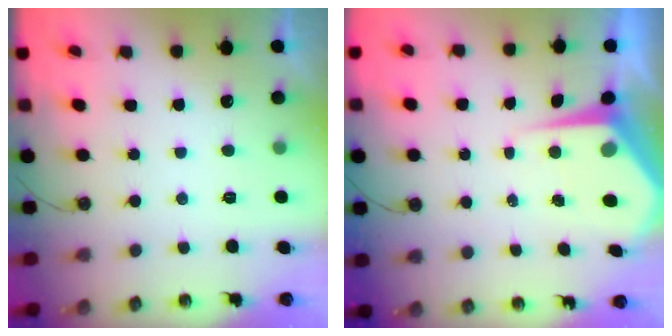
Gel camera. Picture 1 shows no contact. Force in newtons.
{"total": 7.4, "press": 7.4, "slide": 0.6}